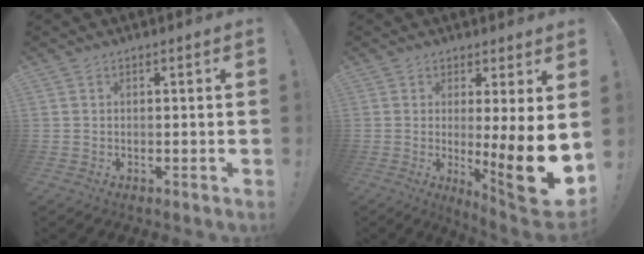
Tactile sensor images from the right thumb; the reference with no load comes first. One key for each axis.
{"total": 14.7, "fx": -1.8, "fy": 0.7, "fz": 14.6, "tx": -0.189, "ty": -0.026, "tz": -0.020}